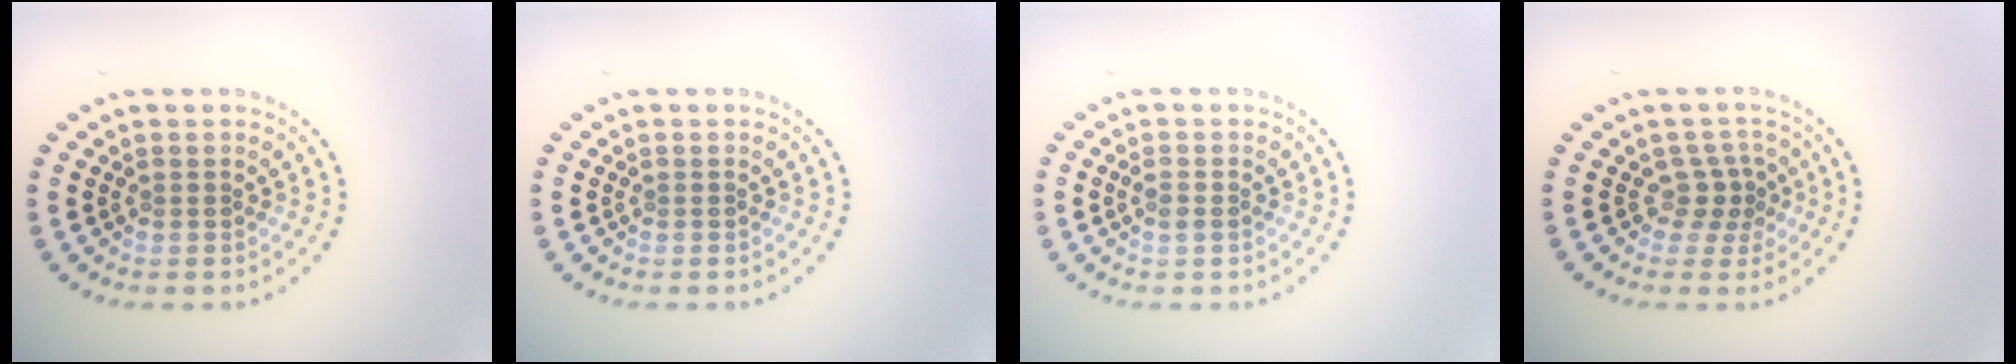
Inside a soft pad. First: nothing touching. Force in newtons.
{"total": 0.0}
{"total": 0.9, "press": 0.8, "slide": 0.2}
{"total": 2.1, "press": 1.5, "slide": 1.4}